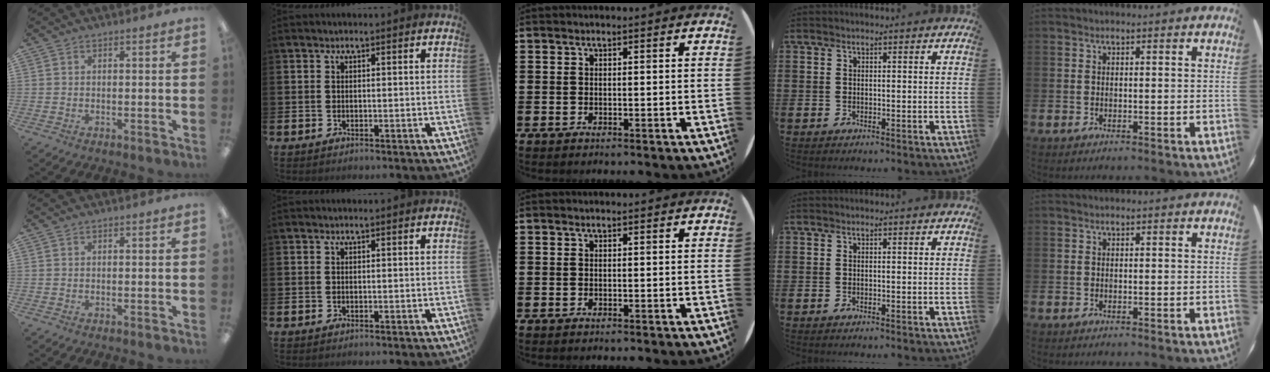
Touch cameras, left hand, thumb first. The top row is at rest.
{}